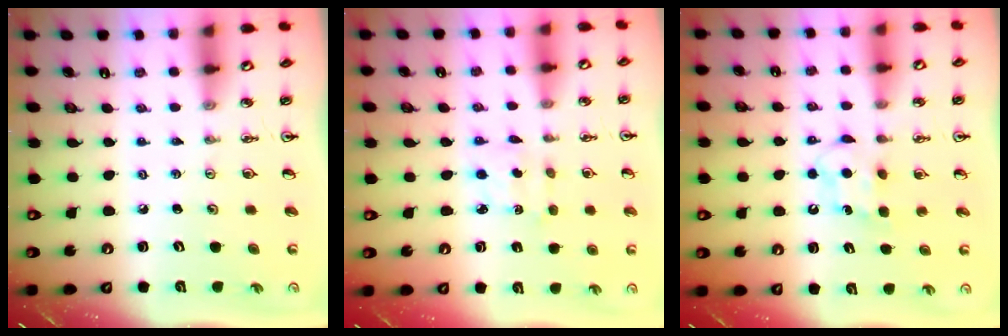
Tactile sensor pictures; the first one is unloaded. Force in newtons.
{"total": 2.7, "press": 2.6, "slide": 0.6}
{"total": 5.9, "press": 5.8, "slide": 0.6}